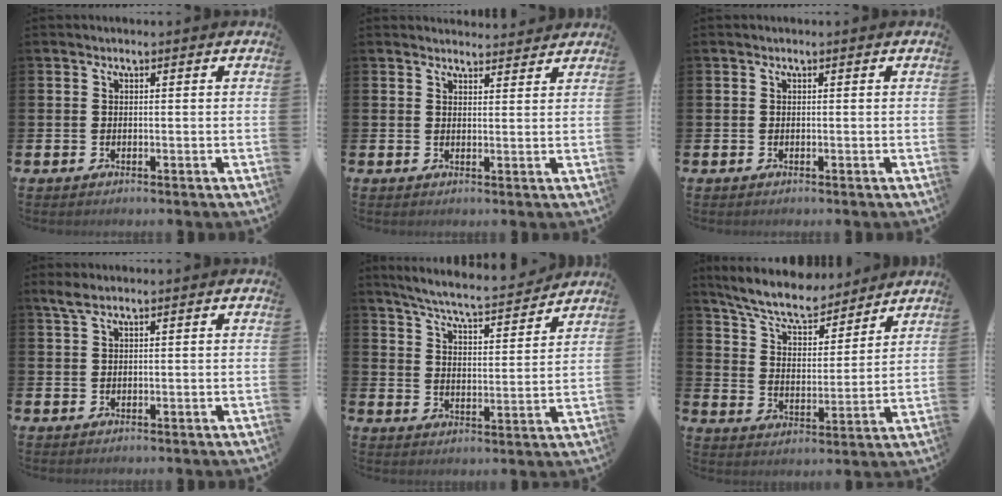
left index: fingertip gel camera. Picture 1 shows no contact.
{"total": 2.7, "force": [2.7, 0.4, -0.2], "torque": [0.012, -0.020, 0.045]}
{"total": 0.0}
{"total": 1.9, "force": [1.4, 0.4, 1.3], "torque": [-0.021, 0.001, 0.023]}
{"total": 6.3, "force": [6.0, 0.3, 1.8], "torque": [-0.059, -0.046, 0.100]}
{"total": 8.6, "force": [7.8, 2.2, 2.8], "torque": [-0.082, -0.048, 0.136]}